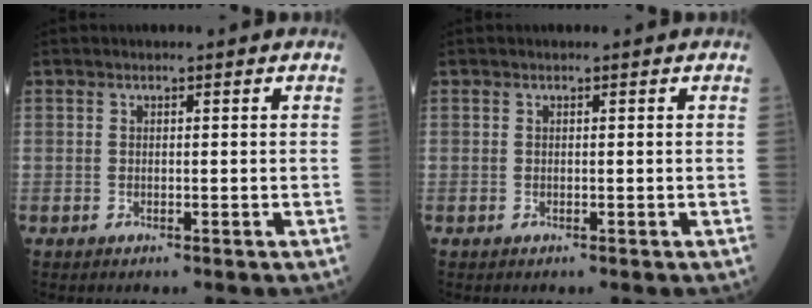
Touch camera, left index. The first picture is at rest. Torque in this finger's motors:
{"motor_torque": [0.04, 0.01, 0.00, 0.00]}